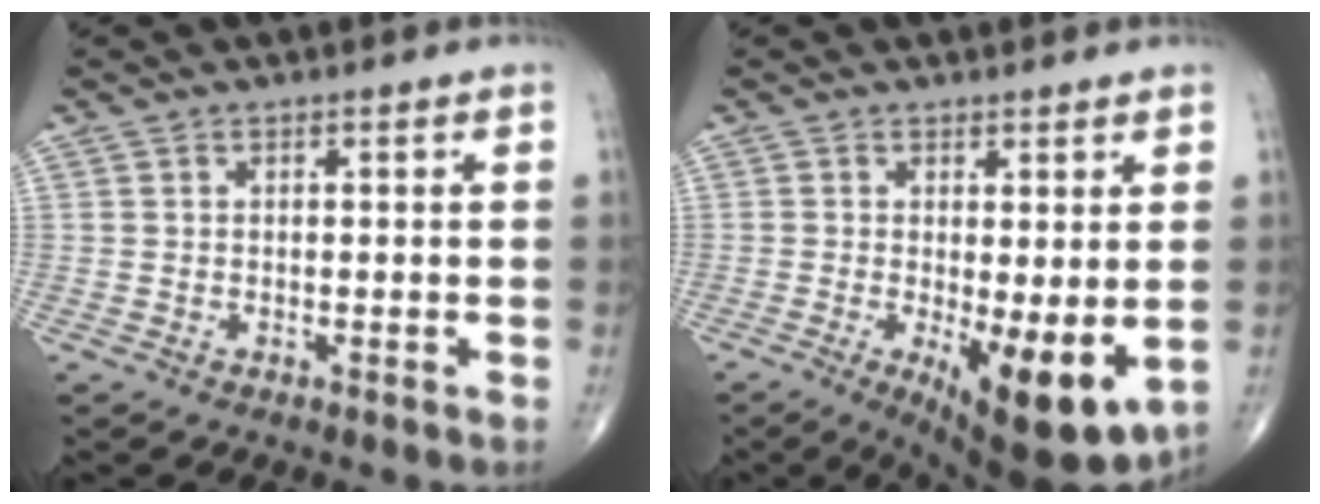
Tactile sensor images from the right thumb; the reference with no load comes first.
{"total": 11.4, "force": [-2.3, 3.8, 10.6], "torque": [-0.148, -0.027, -0.024]}